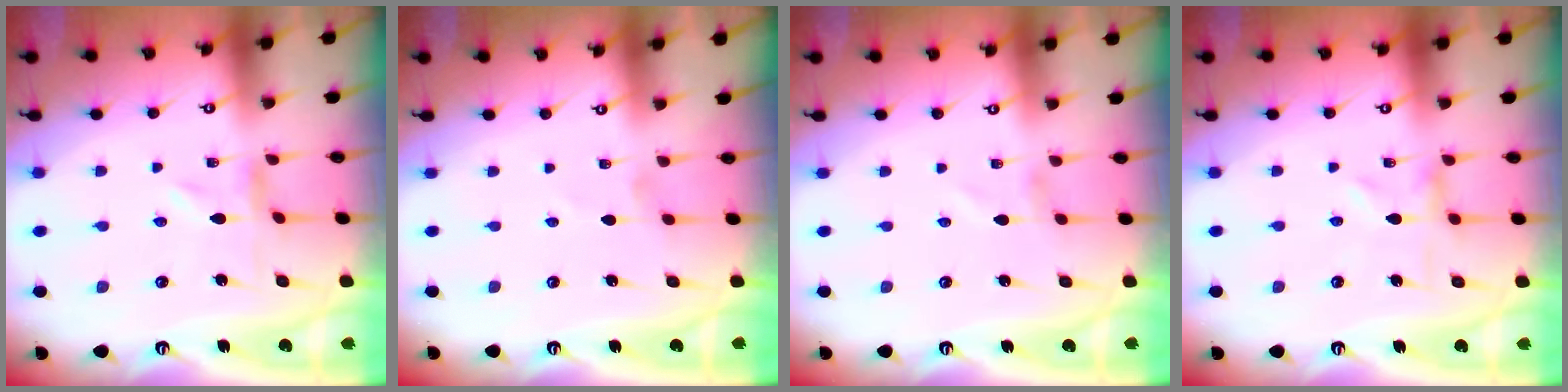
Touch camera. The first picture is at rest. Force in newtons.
{"total": 0.0}
{"total": 1.5, "press": 1.5, "slide": 0.1}
{"total": 0.9, "press": 0.9, "slide": 0.2}